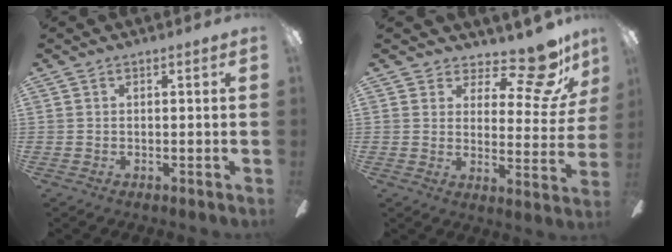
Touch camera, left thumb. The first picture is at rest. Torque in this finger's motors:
{"motor_torque": [0.20, 0.20, -0.07, -0.20, -0.06]}